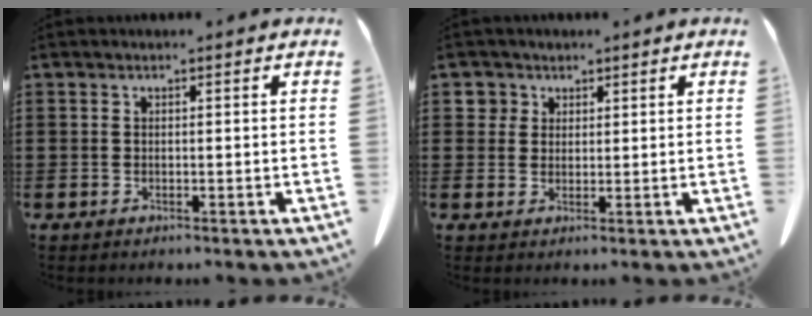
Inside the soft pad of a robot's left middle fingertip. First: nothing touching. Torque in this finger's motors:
{"motor_torque": [0.01, 0.01, 0.00, 0.00]}